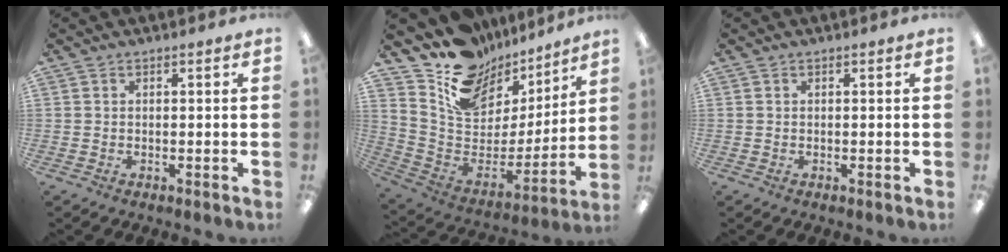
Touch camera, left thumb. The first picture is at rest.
{"total": 16.1, "force": [11.6, 10.0, 4.9], "torque": [-0.102, -0.093, 0.214]}
{"total": 0.0}